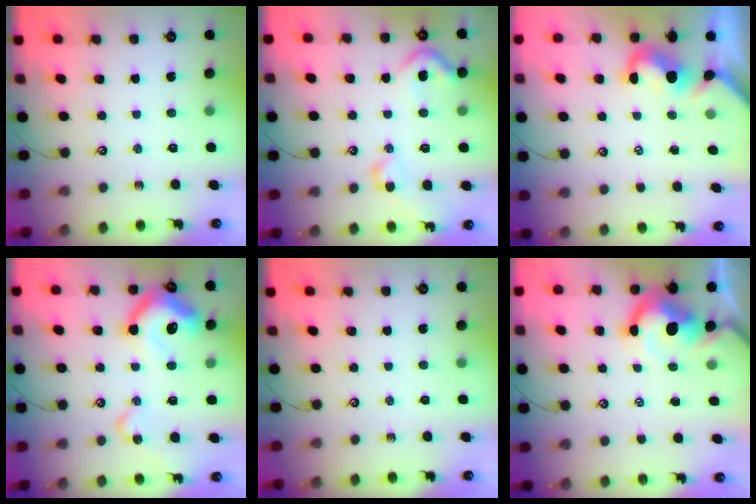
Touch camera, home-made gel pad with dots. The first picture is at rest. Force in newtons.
{"total": 7.6, "press": 7.5, "slide": 1.4}
{"total": 0.0}
{"total": 15.6, "press": 15.5, "slide": 1.4}
{"total": 0.0}
{"total": 6.7, "press": 6.6, "slide": 1.1}